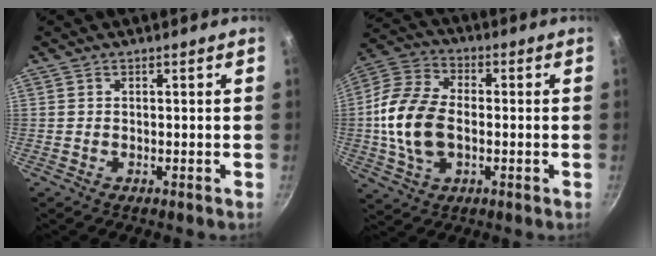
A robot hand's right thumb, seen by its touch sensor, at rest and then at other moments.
{"total": 14.6, "force": [-1.1, 9.4, 11.2], "torque": [-0.207, 0.021, -0.033]}